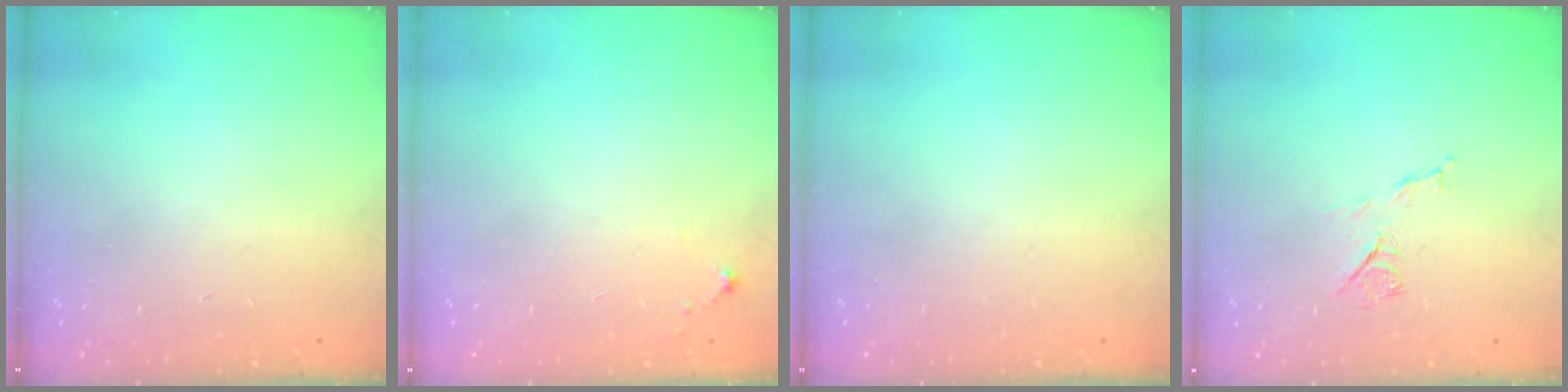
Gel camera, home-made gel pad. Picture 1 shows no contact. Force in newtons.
{"total": 4.9, "press": 4.9, "slide": 0.7}
{"total": 0.0}
{"total": 6.6, "press": 6.5, "slide": 0.9}